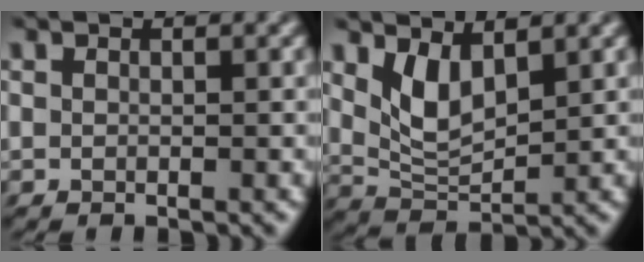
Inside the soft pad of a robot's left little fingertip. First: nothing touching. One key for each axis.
{"total": 3.9, "fx": 1.6, "fy": 1.3, "fz": 3.3, "tx": -0.066, "ty": -0.006, "tz": 0.030}